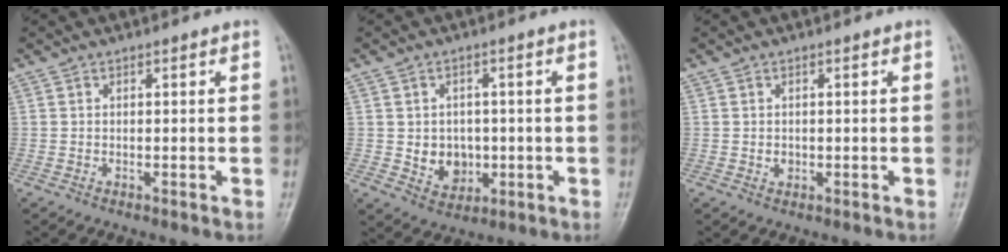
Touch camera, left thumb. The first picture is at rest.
{"total": 6.1, "force": [-0.4, 5.2, 3.3], "torque": [-0.019, 0.001, 0.005]}
{"total": 1.1, "force": [0.0, 1.0, 0.5], "torque": [-0.006, 0.000, 0.004]}